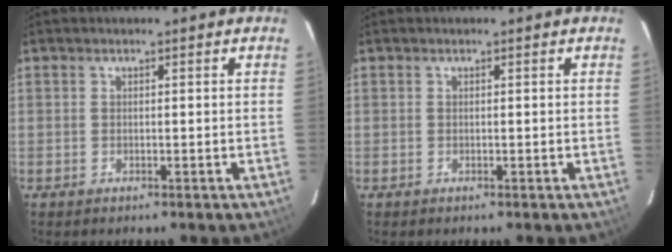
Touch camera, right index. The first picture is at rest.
{"total": 0.0}